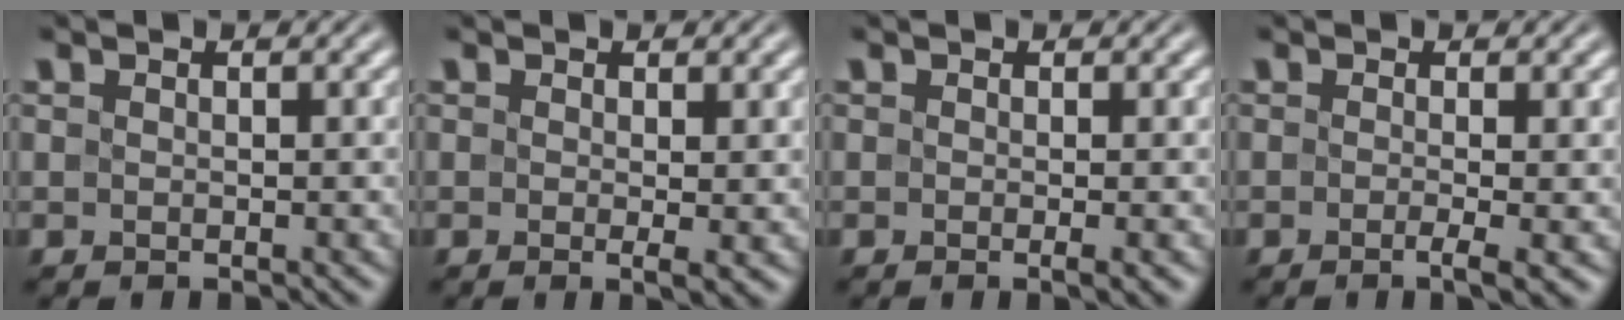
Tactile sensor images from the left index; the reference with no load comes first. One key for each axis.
{"total": 1.7, "fx": 0.0, "fy": 0.2, "fz": 1.6, "tx": -0.021, "ty": -0.012, "tz": 0.000}
{"total": 1.4, "fx": -0.4, "fy": 0.3, "fz": 1.3, "tx": -0.014, "ty": -0.005, "tz": -0.011}
{"total": 2.4, "fx": -0.7, "fy": 0.6, "fz": 2.3, "tx": -0.027, "ty": -0.008, "tz": -0.013}